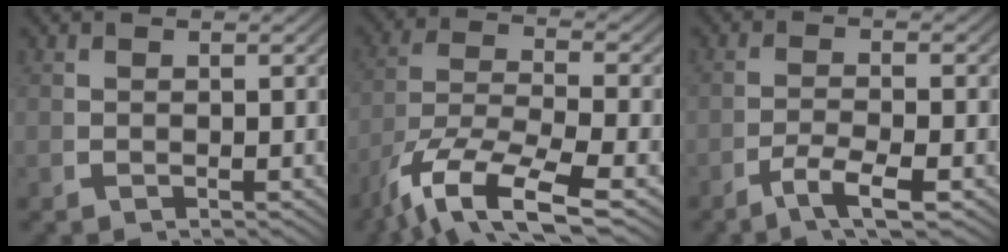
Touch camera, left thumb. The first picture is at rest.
{"total": 9.6, "force": [-3.0, 4.9, 7.7], "torque": [-0.179, -0.044, -0.025]}
{"total": 3.3, "force": [-1.7, 0.9, 2.7], "torque": [-0.058, -0.006, -0.029]}